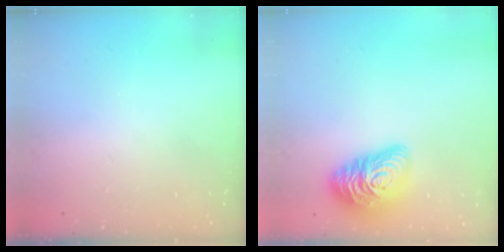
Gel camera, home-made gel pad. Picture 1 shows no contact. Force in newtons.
{"total": 16.4, "press": 16.4, "slide": 0.9}